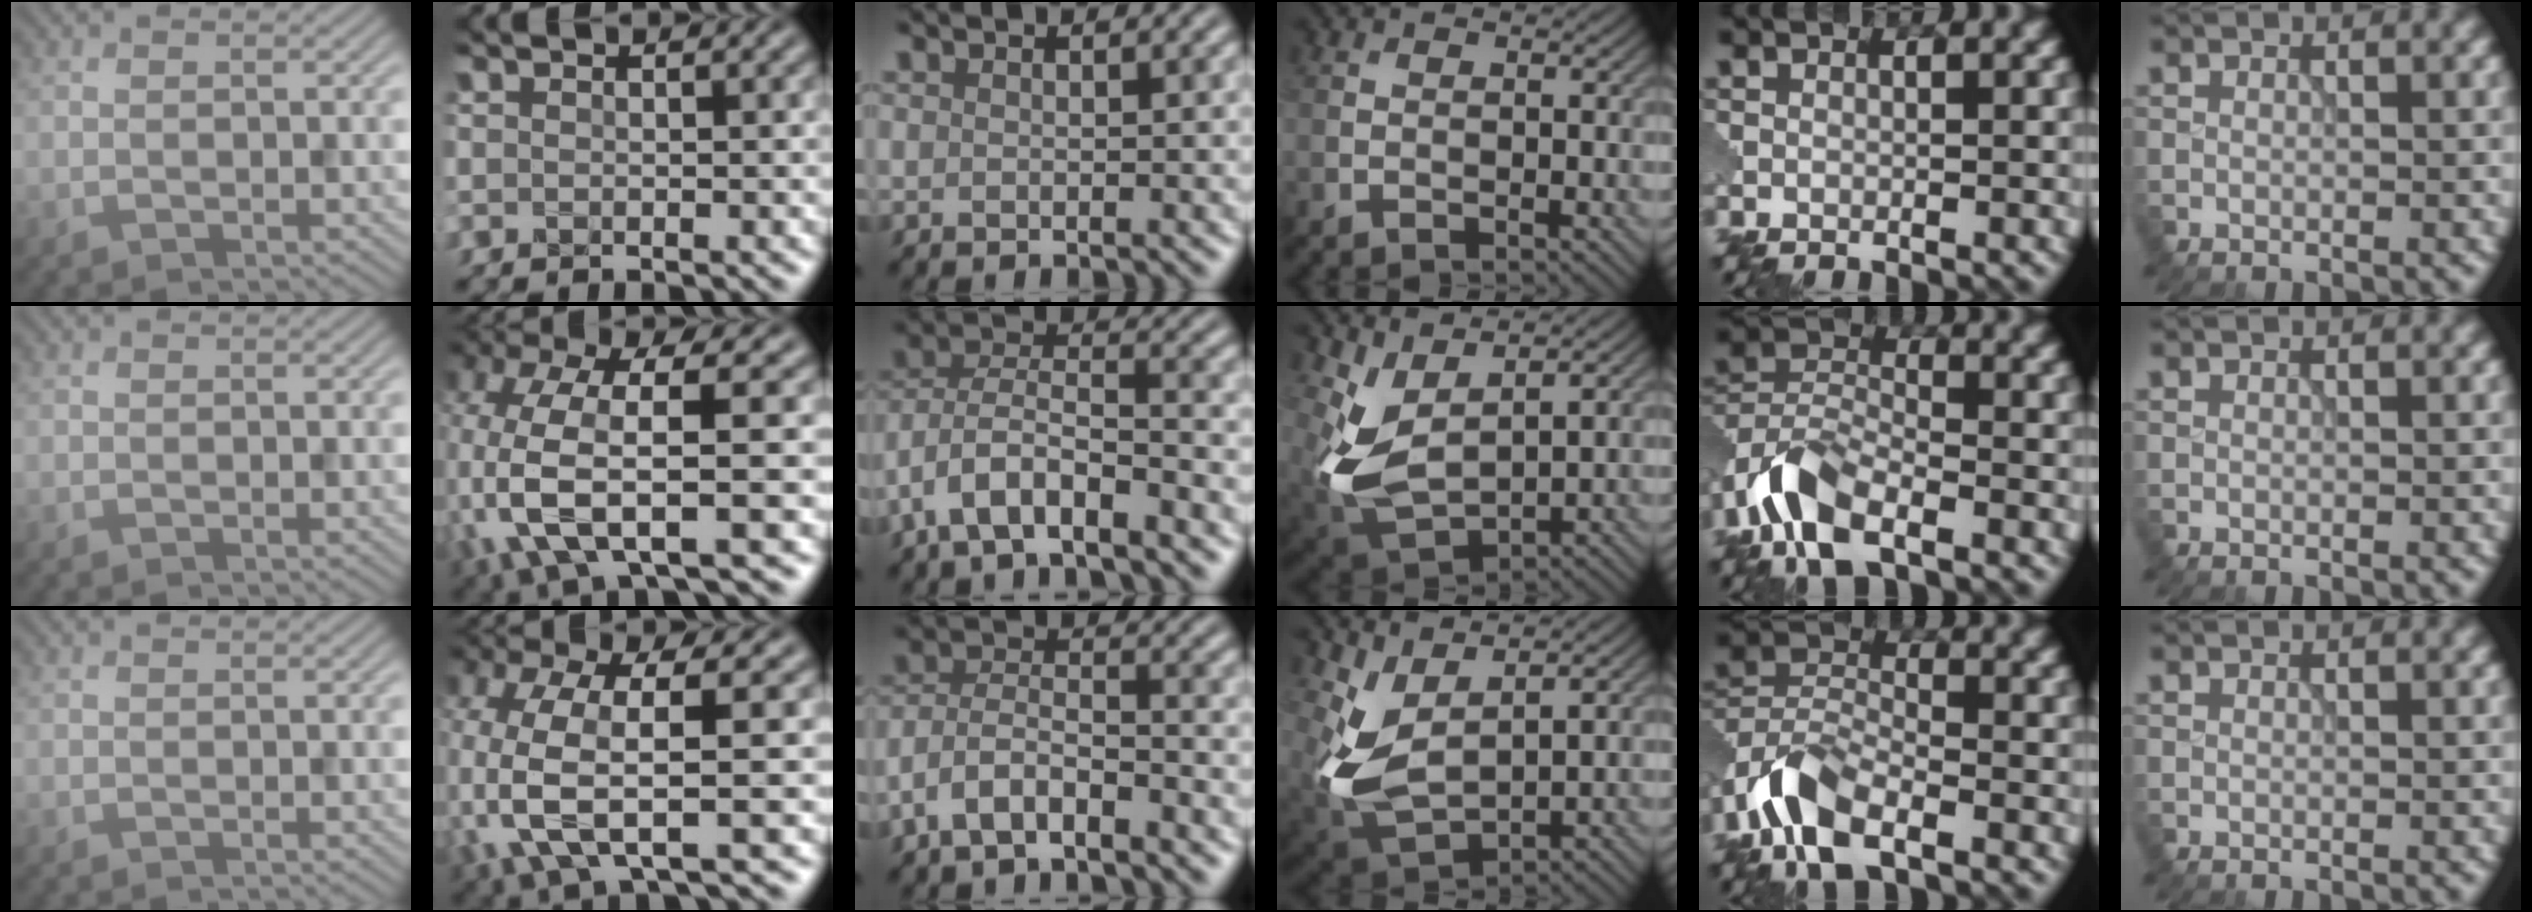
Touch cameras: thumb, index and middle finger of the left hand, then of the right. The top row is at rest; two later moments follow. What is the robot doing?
{"motion": "extract", "object": "pin"}